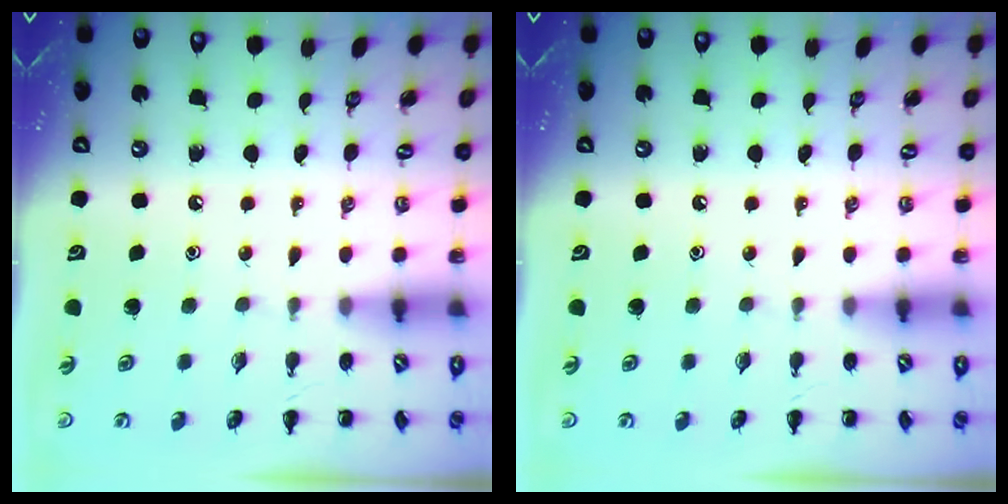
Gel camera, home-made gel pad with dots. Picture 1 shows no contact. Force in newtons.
{"total": 0.0}